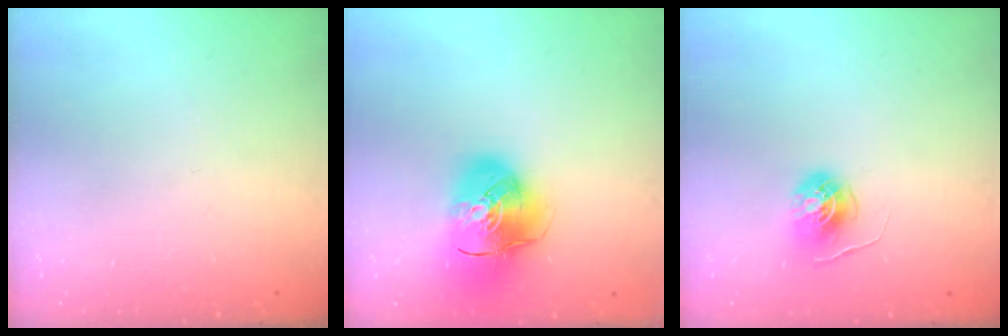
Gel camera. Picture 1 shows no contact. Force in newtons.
{"total": 15.6, "press": 15.5, "slide": 2.4}
{"total": 5.5, "press": 5.5, "slide": 0.3}